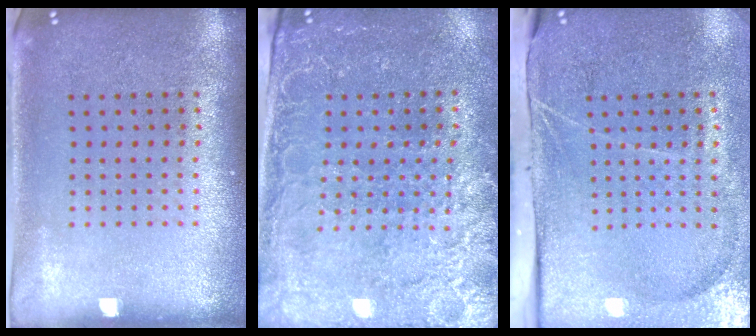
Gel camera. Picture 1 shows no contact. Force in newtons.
{"total": 2.9, "press": 2.8, "slide": 0.8}
{"total": 4.3, "press": 3.5, "slide": 2.6}